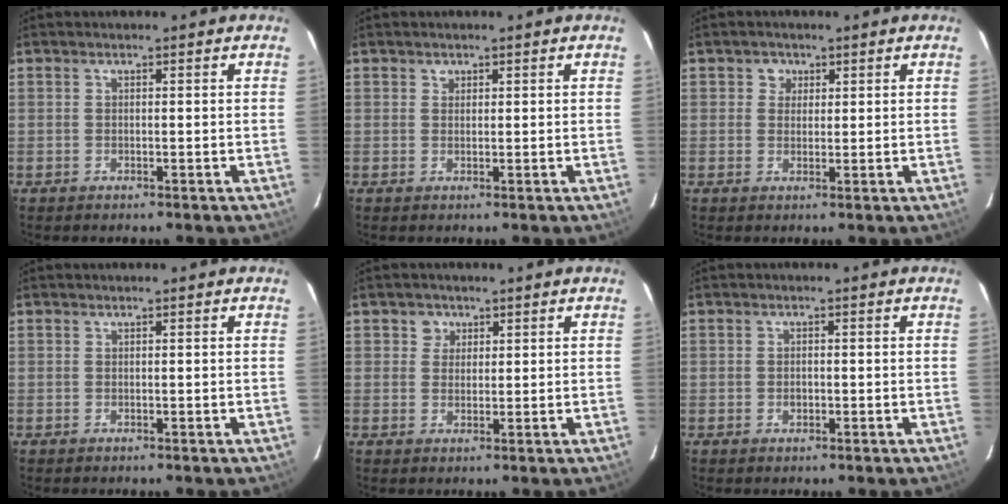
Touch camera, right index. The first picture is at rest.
{"total": 1.0, "force": [0.6, 0.8, 0.1], "torque": [0.001, 0.004, 0.009]}
{"total": 2.4, "force": [0.8, 2.2, 0.2], "torque": [0.005, 0.011, 0.011]}
{"total": 0.0}
{"total": 2.7, "force": [1.2, 2.4, 0.1], "torque": [0.009, 0.013, 0.019]}
{"total": 1.3, "force": [-0.3, 1.1, 0.6], "torque": [-0.008, 0.001, -0.004]}